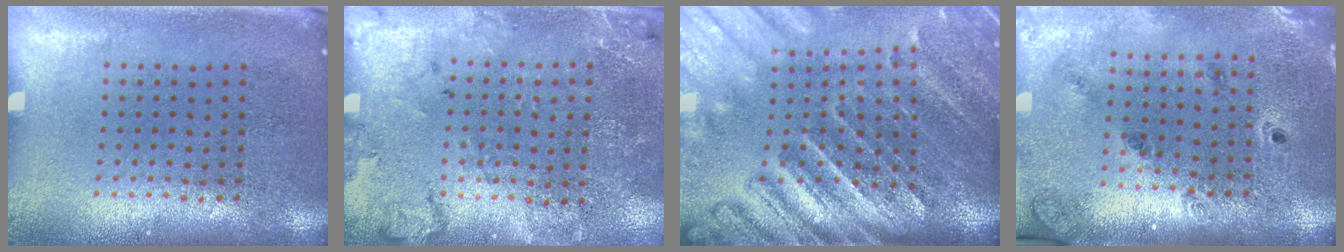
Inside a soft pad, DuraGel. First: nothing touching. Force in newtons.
{"total": 1.7, "press": 1.6, "slide": 0.8}
{"total": 4.2, "press": 3.6, "slide": 2.3}
{"total": 1.4, "press": 1.4, "slide": 0.2}